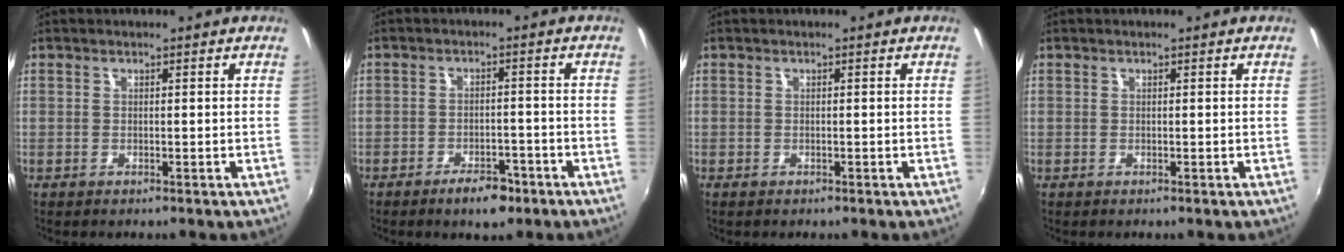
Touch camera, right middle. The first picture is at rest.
{"total": 5.5, "force": [-3.8, 2.2, 3.2], "torque": [-0.067, -0.001, -0.055]}
{"total": 0.6, "force": [-0.5, 0.3, 0.1], "torque": [-0.004, -0.004, -0.010]}
{"total": 0.0}